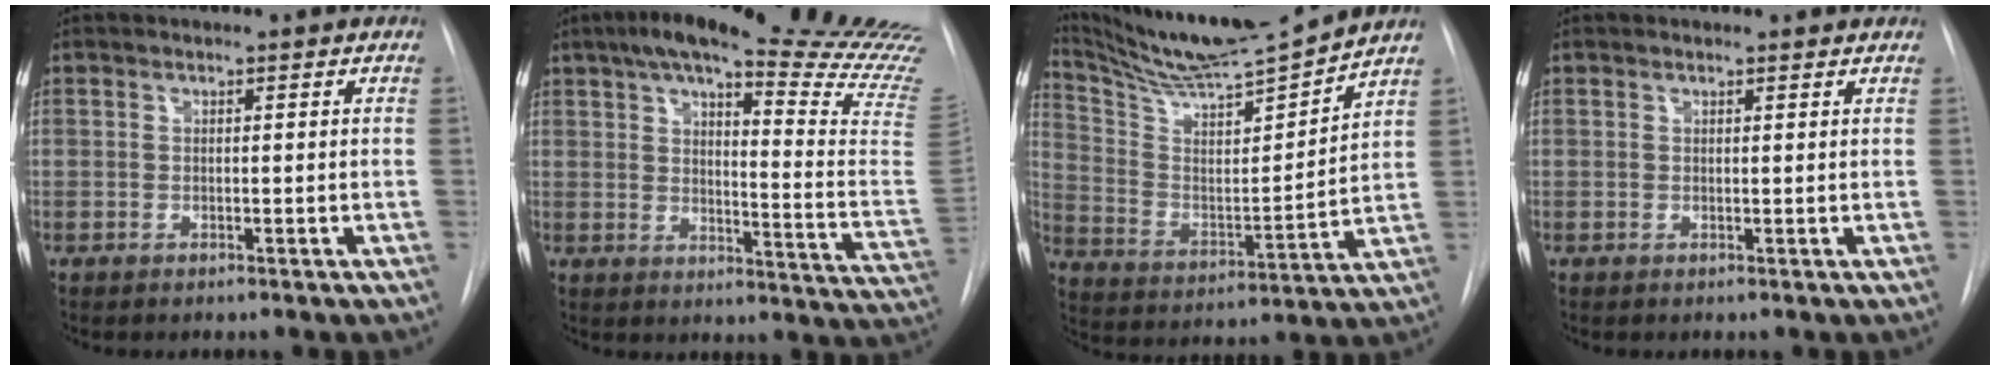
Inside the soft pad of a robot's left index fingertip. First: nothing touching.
{"total": 27.8, "force": [23.1, 0.6, 15.5], "torque": [-0.179, -0.089, 0.276]}
{"total": 16.6, "force": [15.2, -0.9, 6.7], "torque": [-0.126, -0.022, 0.260]}
{"total": 0.0}